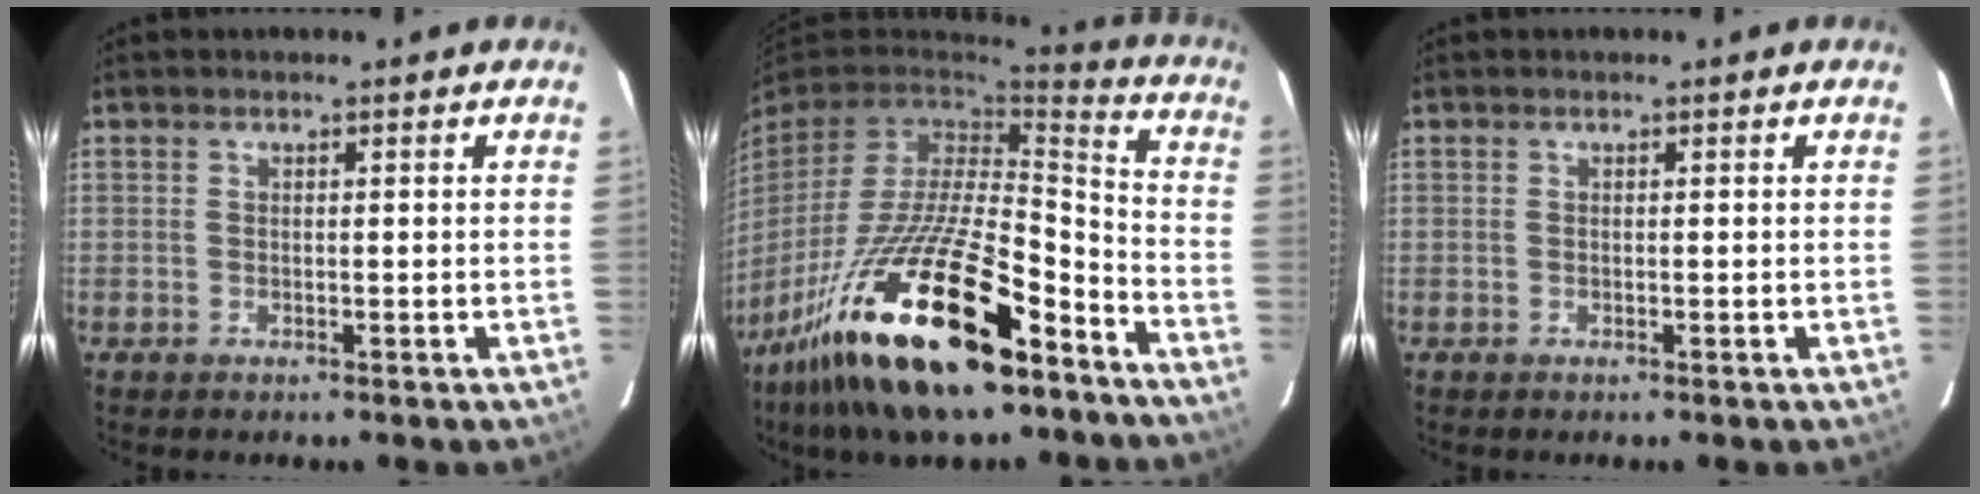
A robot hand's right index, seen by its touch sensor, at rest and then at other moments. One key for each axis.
{"total": 27.6, "fx": -17.3, "fy": 8.8, "fz": 19.7, "tx": -0.385, "ty": -0.036, "tz": -0.297}
{"total": 0.0}